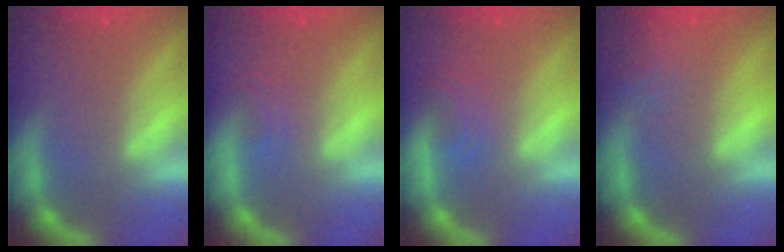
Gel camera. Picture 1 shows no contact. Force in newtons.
{"total": 1.4}
{"total": 2.4}
{"total": 3.5}